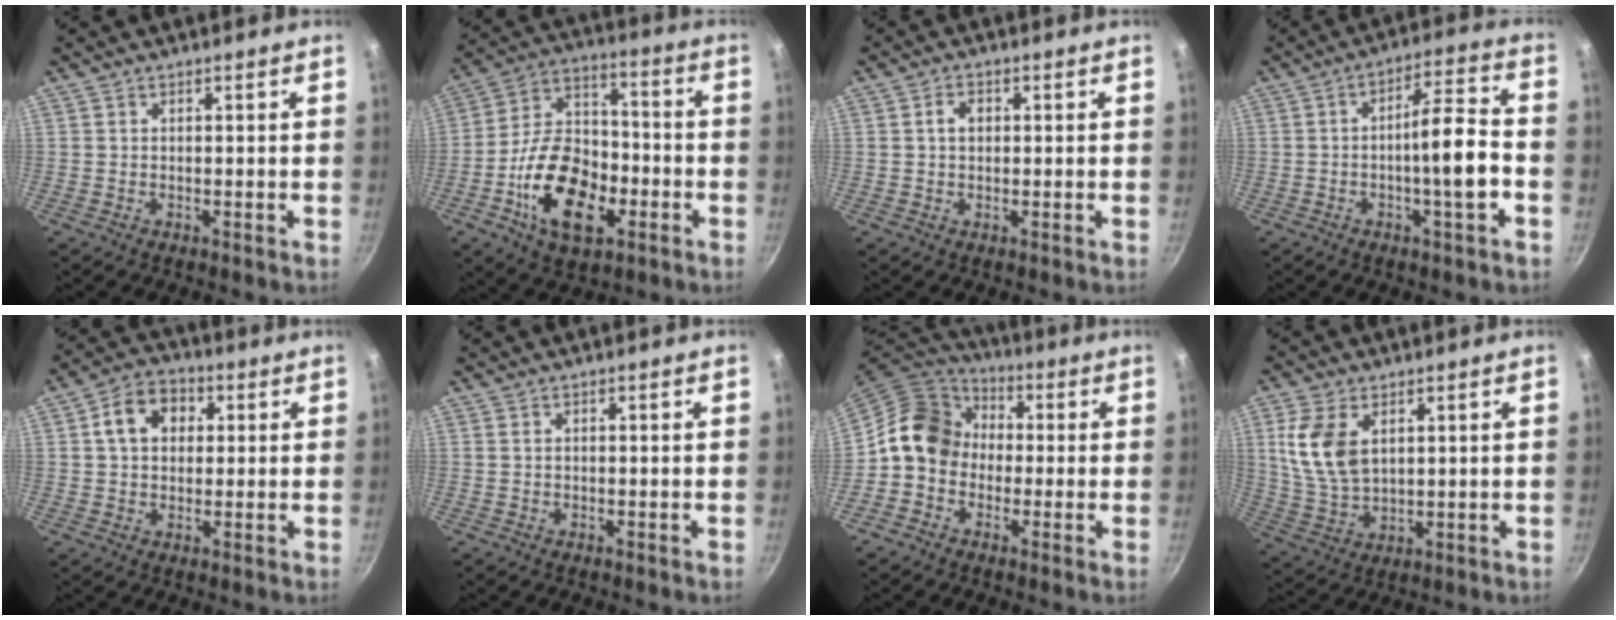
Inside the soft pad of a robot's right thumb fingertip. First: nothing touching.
{"total": 19.3, "force": [-6.6, 11.5, 13.9], "torque": [-0.215, 0.040, -0.123]}
{"total": 2.8, "force": [0.5, 2.1, 1.8], "torque": [-0.016, 0.006, 0.006]}
{"total": 10.5, "force": [-2.9, 2.1, 9.8], "torque": [-0.142, 0.035, -0.047]}
{"total": 9.0, "force": [2.2, 6.9, 5.4], "torque": [-0.059, 0.015, 0.024]}
{"total": 0.0}
{"total": 12.1, "force": [-0.1, 10.3, 6.4], "torque": [-0.072, 0.034, -0.027]}
{"total": 10.8, "force": [3.4, 6.6, 7.9], "torque": [-0.151, -0.019, 0.077]}